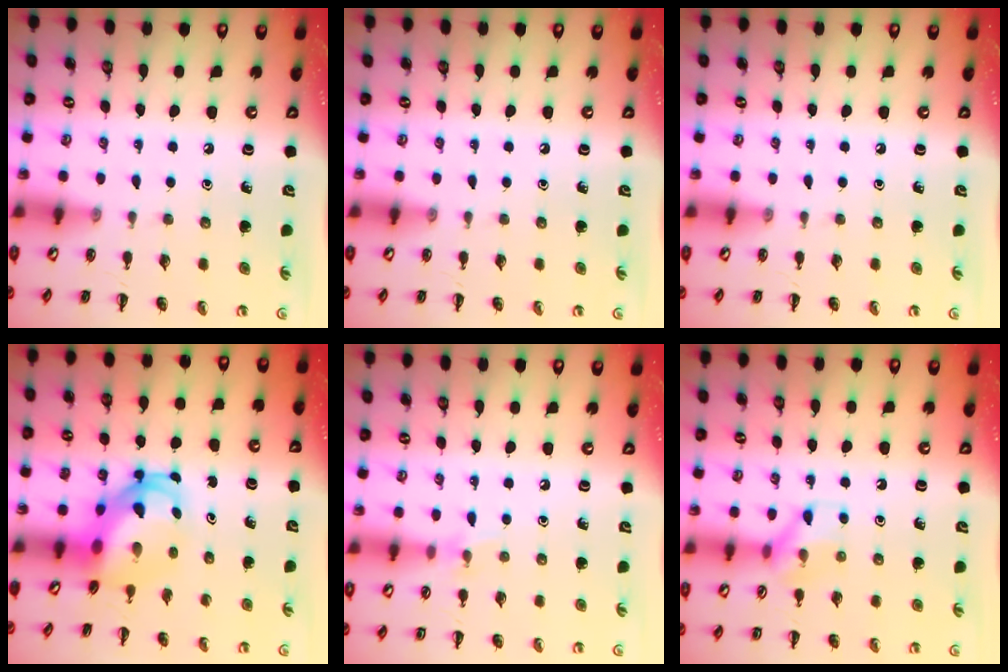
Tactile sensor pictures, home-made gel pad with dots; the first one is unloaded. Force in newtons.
{"total": 0.0}
{"total": 0.0}
{"total": 5.1, "press": 5.0, "slide": 0.9}
{"total": 5.3, "press": 5.1, "slide": 1.4}
{"total": 8.7, "press": 8.7, "slide": 0.5}